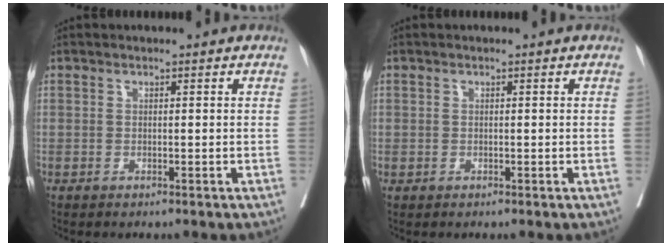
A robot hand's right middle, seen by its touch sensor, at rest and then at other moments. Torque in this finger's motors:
{"motor_torque": [1.13, -1.01, 0.01, -0.13]}